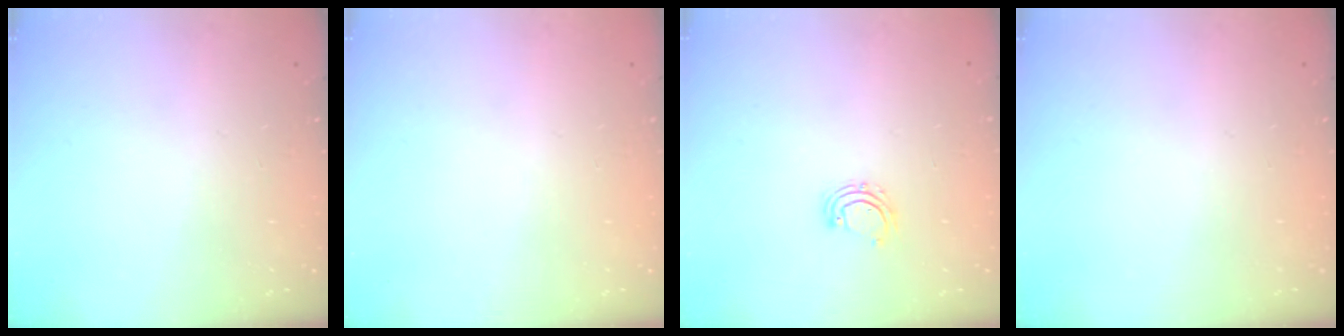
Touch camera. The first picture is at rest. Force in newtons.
{"total": 0.0}
{"total": 3.9, "press": 3.9, "slide": 0.2}
{"total": 0.0}